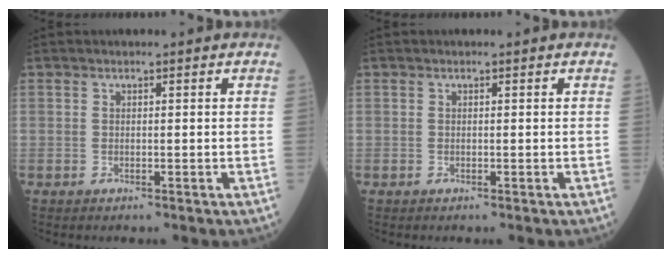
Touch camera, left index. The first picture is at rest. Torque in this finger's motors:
{"motor_torque": [-0.01, 0.01, 0.00, 0.00]}